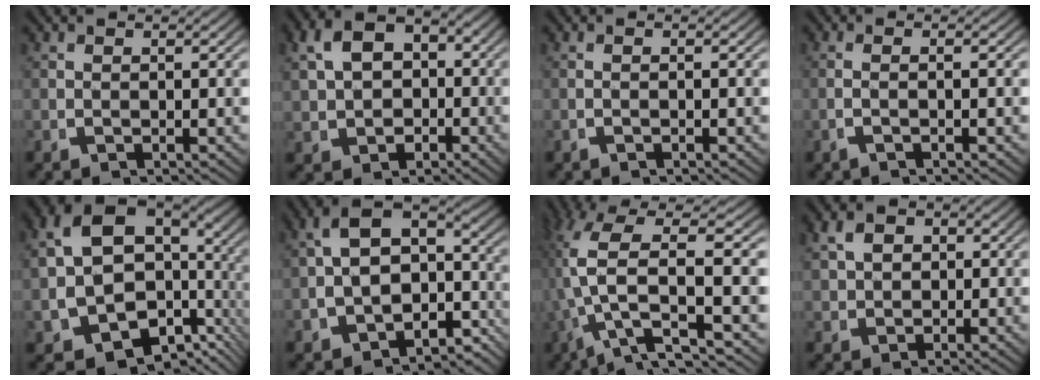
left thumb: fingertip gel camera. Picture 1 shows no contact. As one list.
[{"total": 7.6, "force": [1.0, 5.9, 4.7], "torque": [-0.096, -0.013, 0.030]}, {"total": 0.8, "force": [-0.4, -0.2, 0.7], "torque": [-0.015, 0.003, -0.007]}, {"total": 1.6, "force": [-0.4, -0.3, 1.5], "torque": [-0.038, 0.001, -0.006]}, {"total": 15.7, "force": [-1.6, 11.6, 10.4], "torque": [-0.220, -0.056, -0.005]}, {"total": 10.4, "force": [-1.3, 7.6, 7.0], "torque": [-0.135, -0.027, -0.018]}, {"total": 9.8, "force": [1.3, 5.1, 8.3], "torque": [-0.190, -0.019, 0.039]}, {"total": 3.5, "force": [0.9, 2.7, 2.0], "torque": [-0.043, -0.003, 0.020]}]